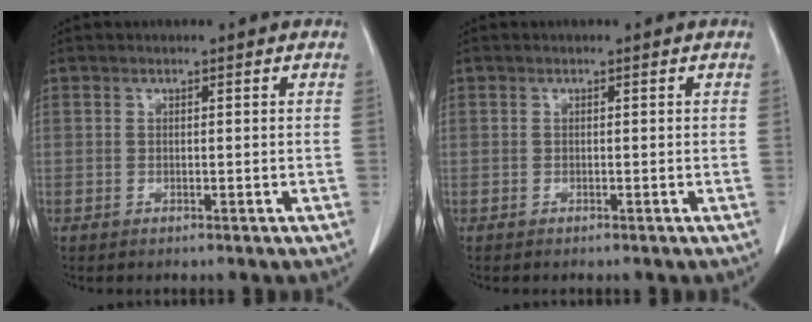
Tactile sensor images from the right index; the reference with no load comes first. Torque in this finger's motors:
{"motor_torque": [0.00, 0.00, -0.10, -0.06]}